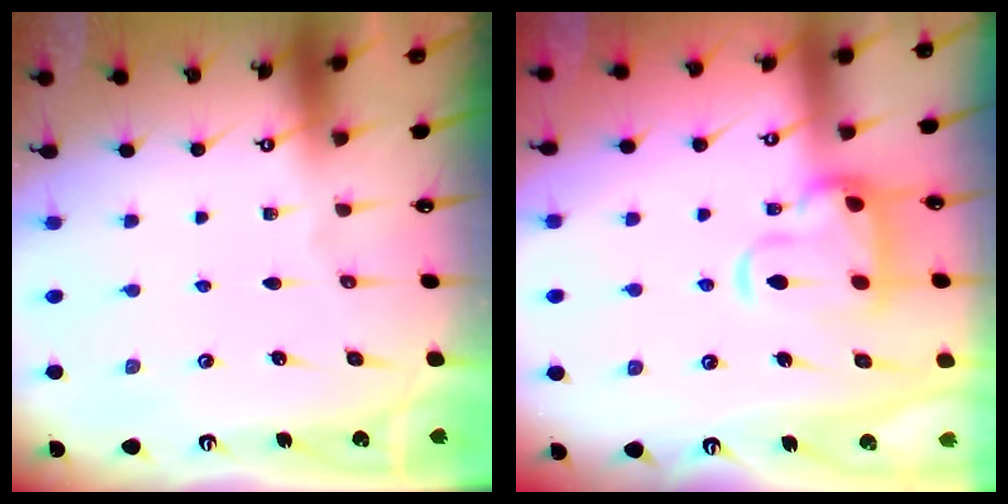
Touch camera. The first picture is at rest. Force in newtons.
{"total": 6.5, "press": 6.3, "slide": 1.6}